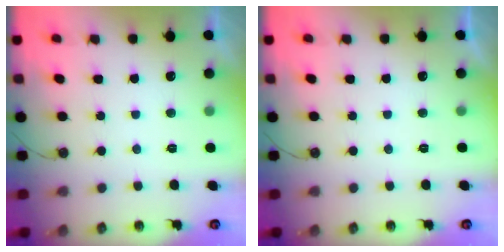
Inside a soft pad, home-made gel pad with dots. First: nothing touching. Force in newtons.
{"total": 0.0}